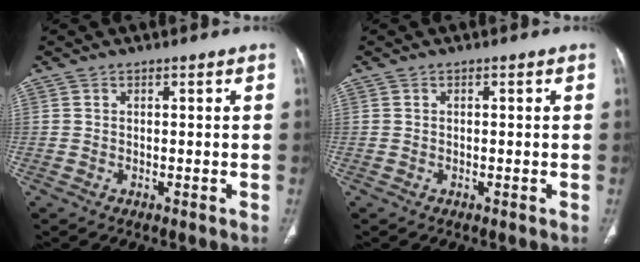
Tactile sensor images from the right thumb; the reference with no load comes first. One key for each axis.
{"total": 0.0}